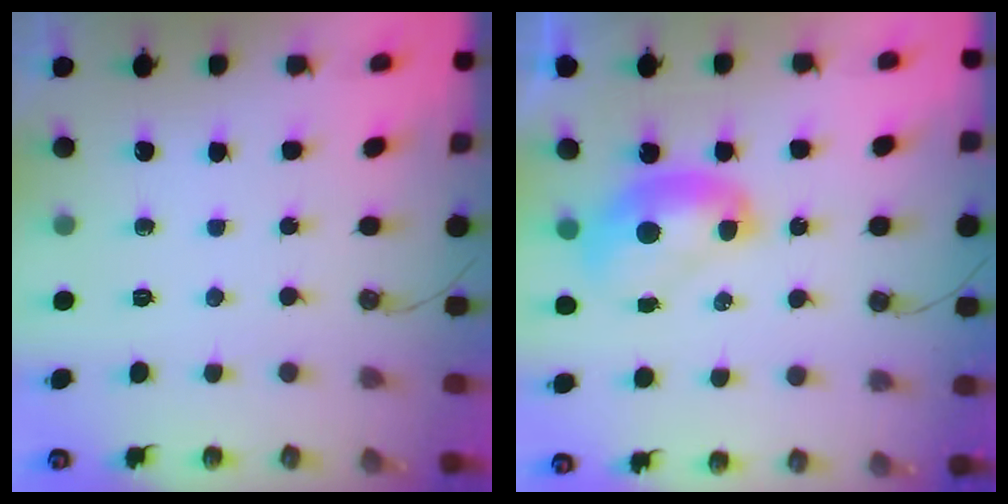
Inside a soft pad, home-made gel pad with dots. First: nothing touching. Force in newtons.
{"total": 2.5, "press": 2.5, "slide": 0.2}